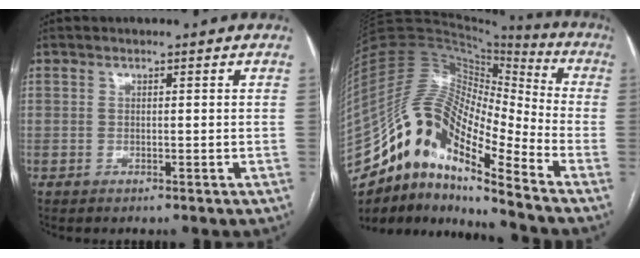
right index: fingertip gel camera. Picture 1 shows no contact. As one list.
[{"total": 21.0, "force": [-14.2, 5.2, 14.5], "torque": [-0.296, 0.024, -0.257]}]